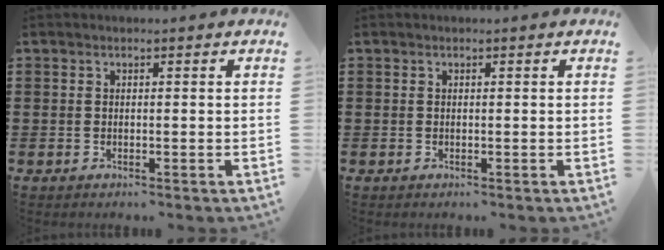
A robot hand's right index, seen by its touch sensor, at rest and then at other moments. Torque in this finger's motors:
{"motor_torque": [0.15, 0.13, 0.00, 0.00]}